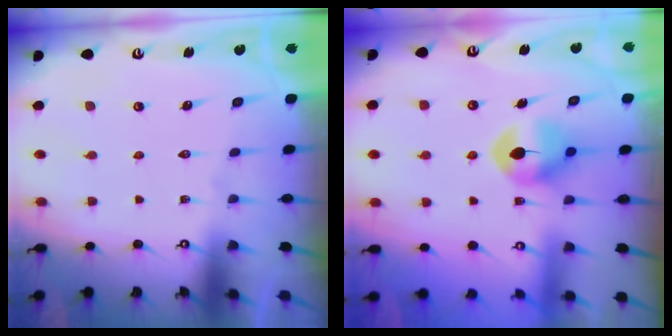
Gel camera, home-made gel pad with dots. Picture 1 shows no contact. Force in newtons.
{"total": 8.1, "press": 8.0, "slide": 0.6}